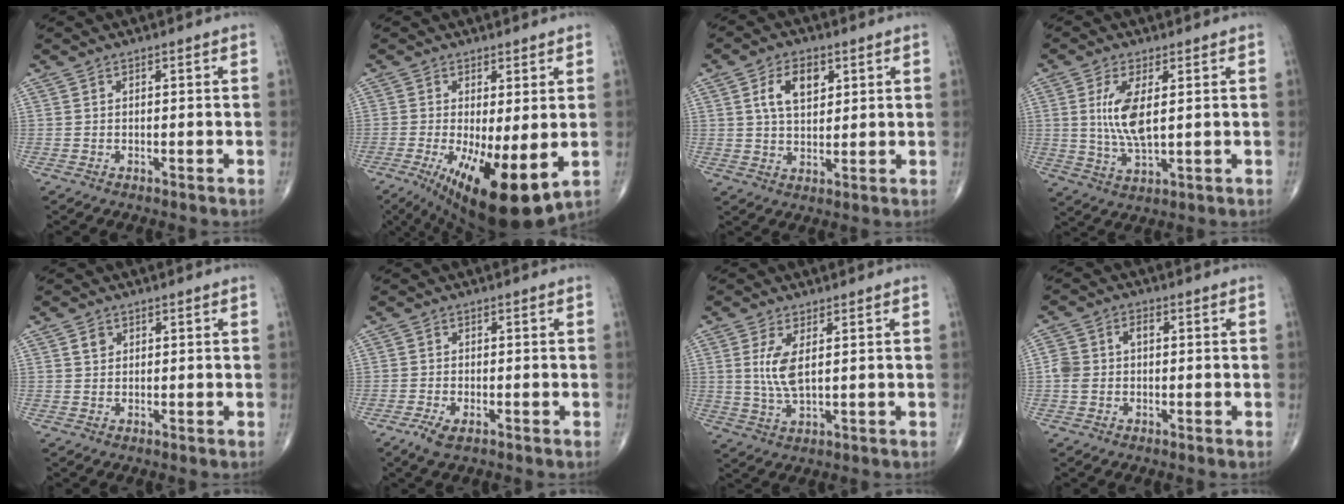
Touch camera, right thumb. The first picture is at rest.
{"total": 14.4, "force": [-3.3, 4.6, 13.2], "torque": [-0.218, -0.027, -0.035]}
{"total": 7.5, "force": [2.7, 4.4, 5.4], "torque": [-0.082, -0.007, 0.049]}
{"total": 8.2, "force": [1.5, 2.9, 7.5], "torque": [-0.158, -0.016, 0.034]}
{"total": 1.7, "force": [0.7, 1.4, 0.7], "torque": [-0.004, -0.003, 0.010]}
{"total": 3.0, "force": [-1.6, 1.2, 2.2], "torque": [-0.052, -0.001, -0.031]}
{"total": 5.8, "force": [1.3, 2.1, 5.2], "torque": [-0.116, -0.013, 0.031]}
{"total": 5.0, "force": [0.1, 3.5, 3.5], "torque": [-0.081, 0.023, 0.000]}